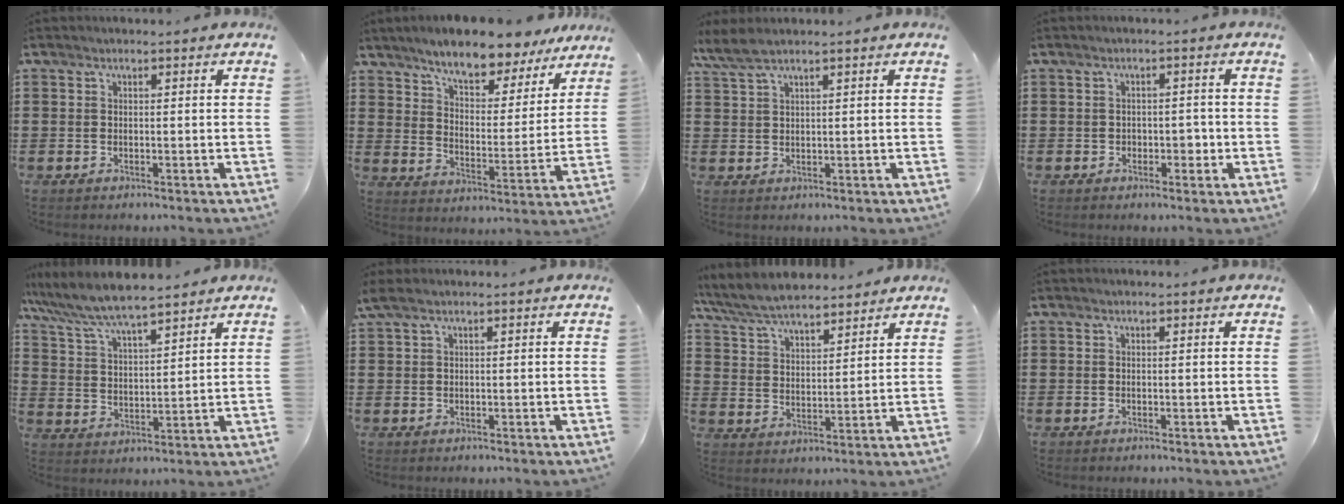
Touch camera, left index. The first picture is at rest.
{"total": 8.3, "force": [7.6, 1.4, 3.1], "torque": [-0.084, -0.042, 0.133]}
{"total": 2.8, "force": [1.9, 0.2, 2.0], "torque": [-0.044, 0.002, 0.034]}
{"total": 2.1, "force": [-0.5, 1.4, 1.4], "torque": [-0.030, 0.003, -0.014]}
{"total": 6.8, "force": [6.2, 0.6, 2.8], "torque": [-0.077, -0.024, 0.109]}
{"total": 1.2, "force": [0.5, 0.2, 1.1], "torque": [-0.023, 0.001, 0.009]}
{"total": 7.1, "force": [6.6, 1.5, 2.2], "torque": [-0.068, -0.021, 0.120]}
{"total": 0.0}